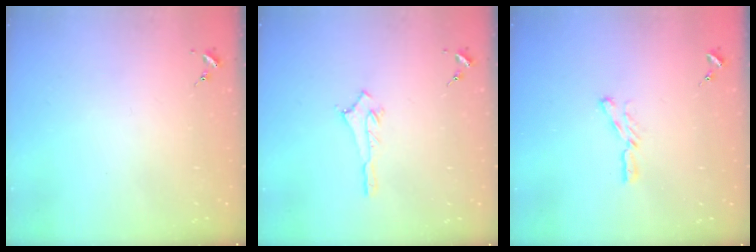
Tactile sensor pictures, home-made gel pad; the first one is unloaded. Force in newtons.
{"total": 2.8, "press": 2.8, "slide": 0.2}
{"total": 5.2, "press": 5.2, "slide": 0.4}